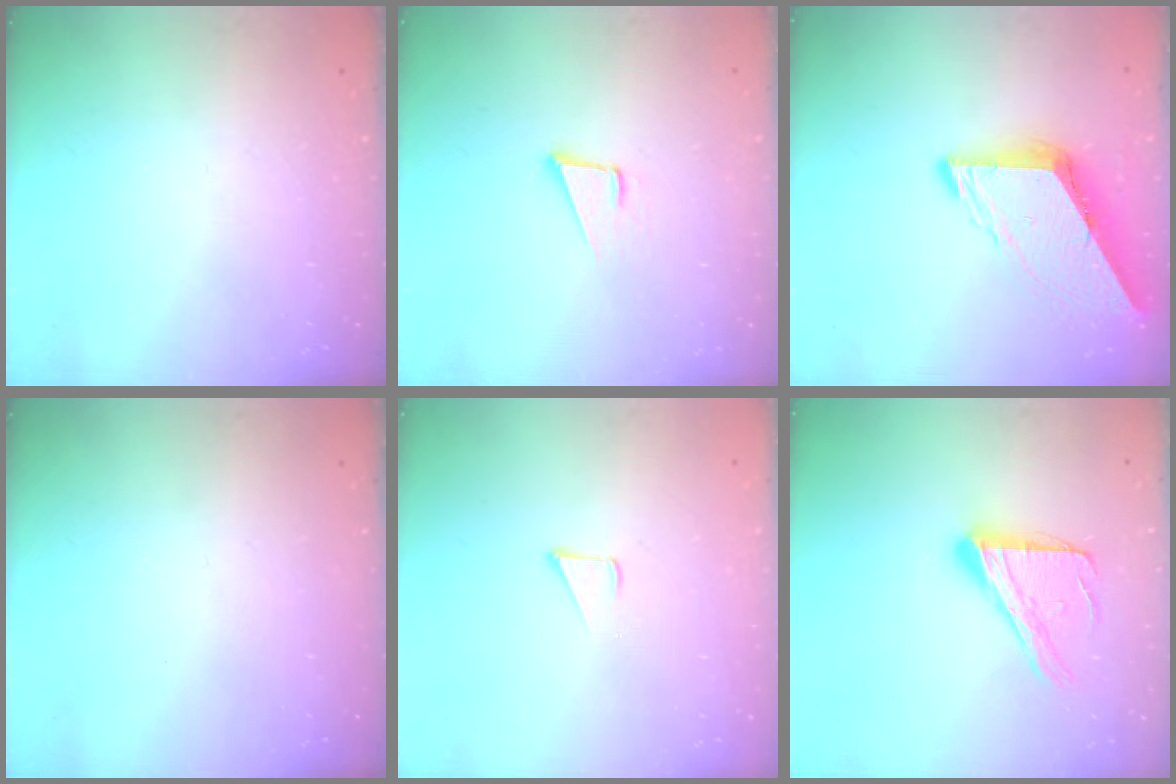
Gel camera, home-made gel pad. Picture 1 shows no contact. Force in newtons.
{"total": 3.6, "press": 2.7, "slide": 2.4}
{"total": 9.9, "press": 9.9, "slide": 1.1}
{"total": 0.0}
{"total": 1.7, "press": 1.7, "slide": 0.1}
{"total": 14.7, "press": 14.7, "slide": 1.1}